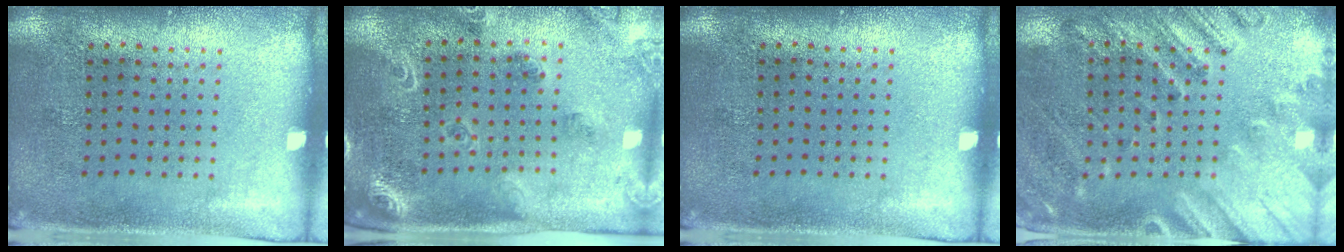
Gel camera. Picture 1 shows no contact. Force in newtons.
{"total": 1.8, "press": 1.8, "slide": 0.4}
{"total": 0.0}
{"total": 2.5, "press": 2.0, "slide": 1.5}